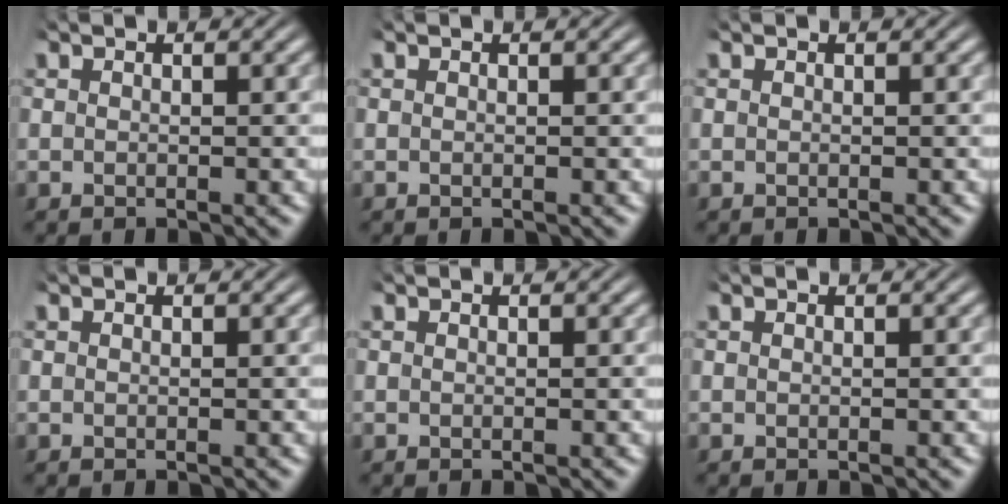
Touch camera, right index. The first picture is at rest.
{"total": 0.0}
{"total": 0.0}
{"total": 0.0}
{"total": 0.0}
{"total": 0.0}